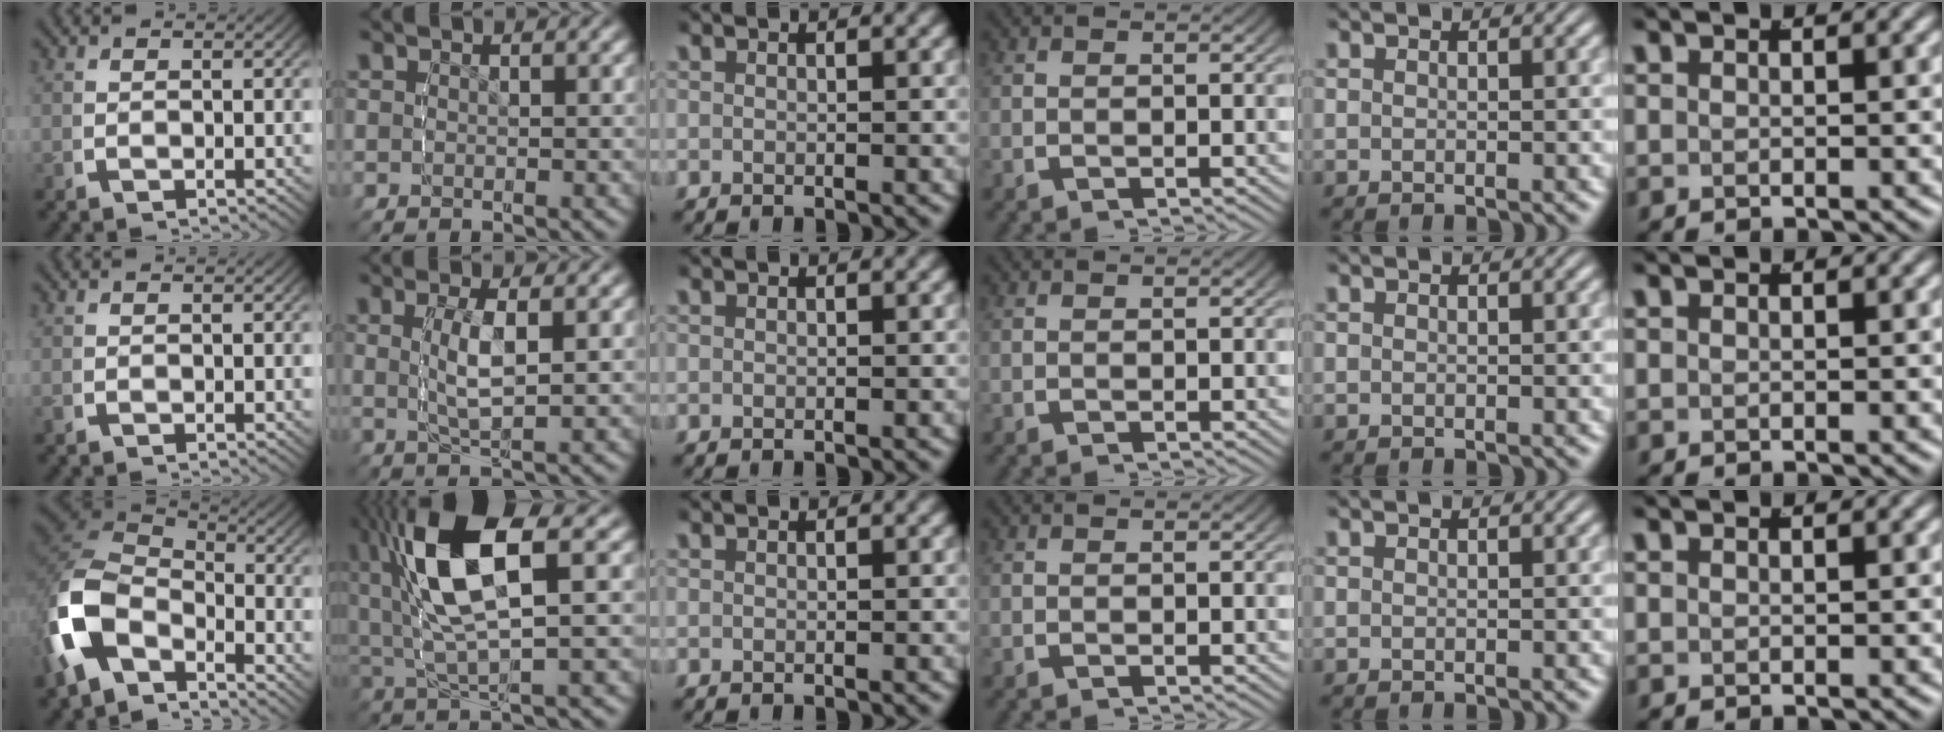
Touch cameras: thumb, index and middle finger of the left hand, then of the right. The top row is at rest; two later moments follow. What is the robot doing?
{"motion": "lift_and_place", "object": "markers"}